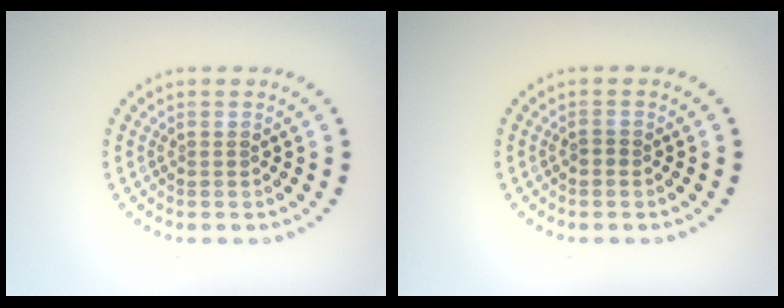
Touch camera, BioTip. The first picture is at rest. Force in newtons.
{"total": 0.7, "press": 0.6, "slide": 0.3}